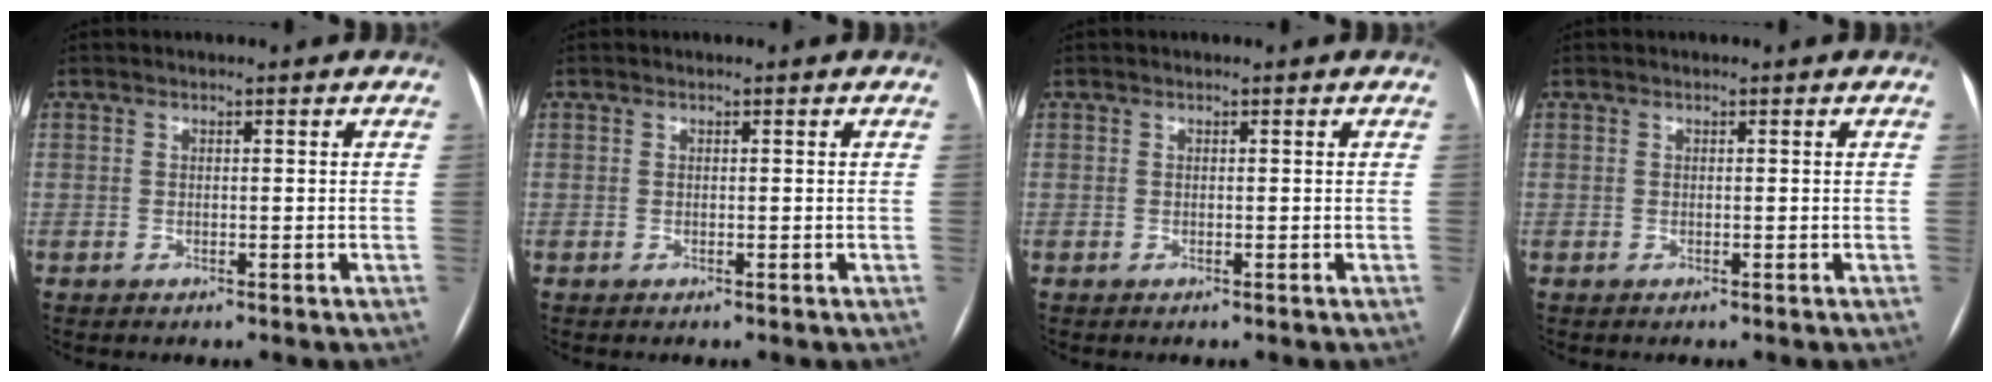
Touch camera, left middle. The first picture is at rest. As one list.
[{"total": 0.0}, {"total": 0.0}, {"total": 0.0}]